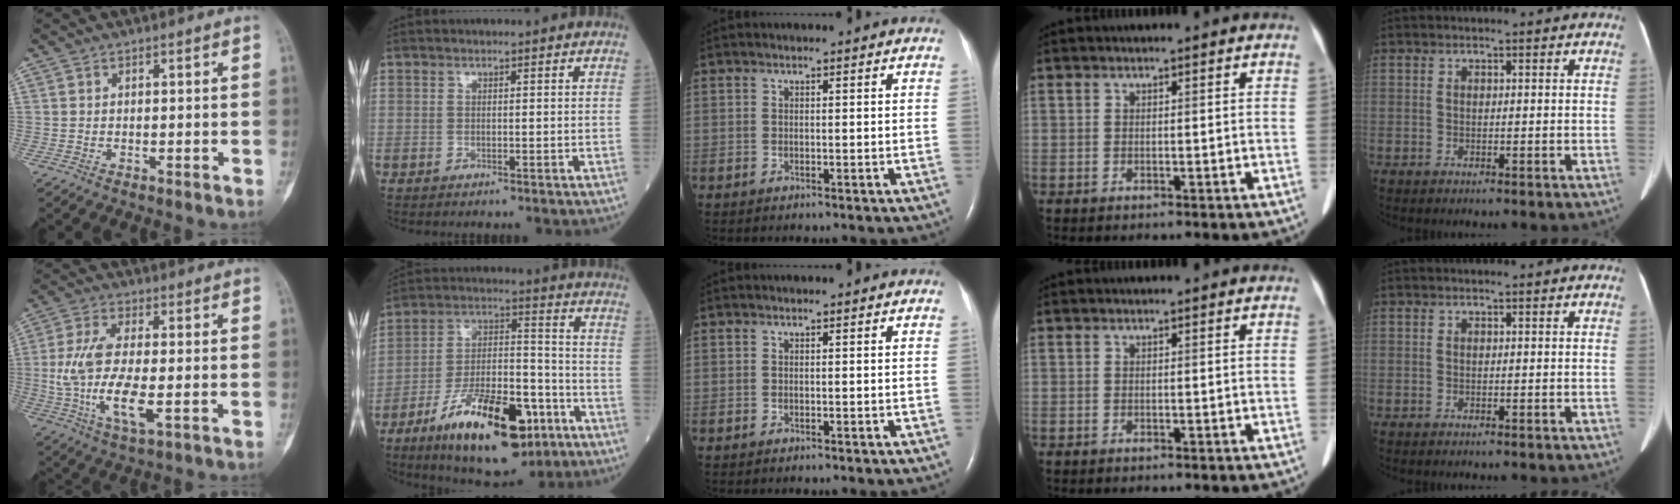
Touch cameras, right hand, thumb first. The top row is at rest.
{"thumb": {"total": 13.3, "force": [-1.7, 5.0, 12.2], "torque": [-0.269, -0.002, -0.033]}, "index": {"total": 19.7, "force": [-10.8, 6.9, 14.9], "torque": [-0.255, 0.002, -0.174]}}